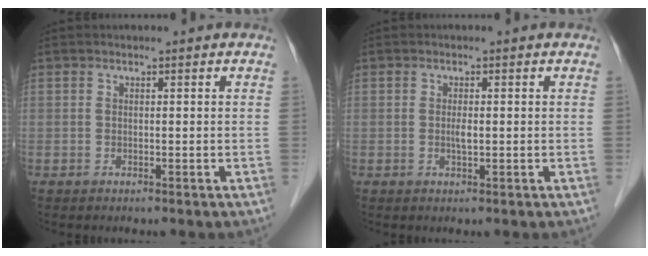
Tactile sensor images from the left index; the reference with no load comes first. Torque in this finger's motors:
{"motor_torque": [0.07, 0.04, 0.01, 0.01]}